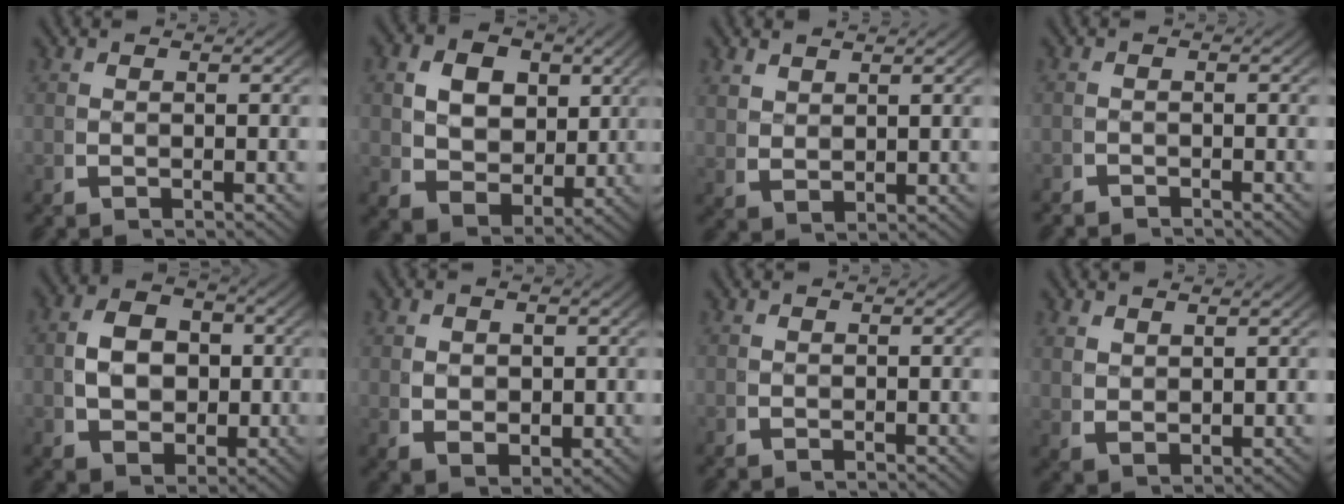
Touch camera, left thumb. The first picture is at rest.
{"total": 8.3, "force": [1.1, 6.3, 5.3], "torque": [-0.101, -0.035, 0.026]}
{"total": 2.0, "force": [1.7, 0.7, 0.8], "torque": [-0.016, -0.002, 0.047]}
{"total": 1.7, "force": [-1.7, 0.4, -0.1], "torque": [0.004, -0.012, -0.028]}
{"total": 7.5, "force": [0.5, 5.6, 5.0], "torque": [-0.090, -0.023, 0.020]}
{"total": 4.1, "force": [0.3, 3.0, 2.8], "torque": [-0.055, -0.022, 0.023]}
{"total": 0.0}
{"total": 2.2, "force": [1.4, 1.0, 1.3], "torque": [-0.028, -0.006, 0.043]}